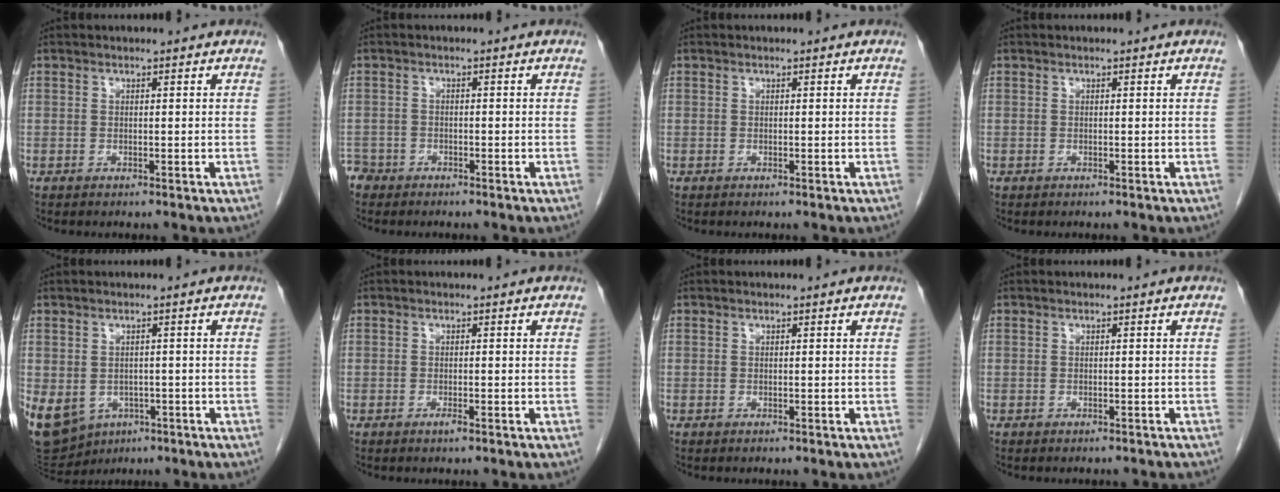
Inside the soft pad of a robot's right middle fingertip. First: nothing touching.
{"total": 2.5, "force": [-2.1, 1.4, -0.2], "torque": [-0.001, 0.004, -0.041]}
{"total": 0.0}
{"total": 0.0}
{"total": 19.6, "force": [-7.9, 15.8, 8.6], "torque": [-0.274, -0.013, -0.098]}
{"total": 0.8, "force": [-0.5, 0.1, 0.5], "torque": [-0.010, 0.000, -0.008]}
{"total": 0.0}
{"total": 2.4, "force": [-2.2, 0.6, 0.7], "torque": [-0.013, -0.003, -0.026]}